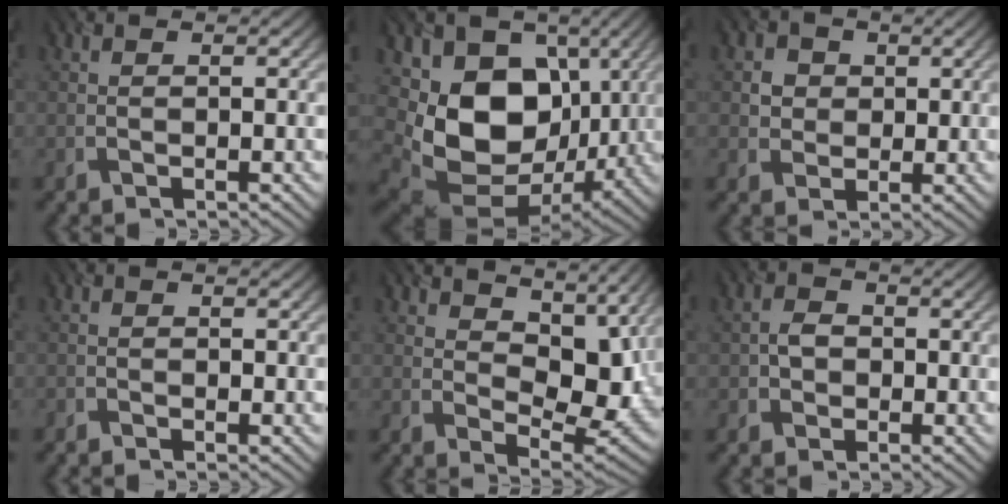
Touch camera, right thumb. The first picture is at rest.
{"total": 15.2, "force": [0.9, 11.3, 10.1], "torque": [-0.204, -0.030, 0.027]}
{"total": 3.5, "force": [0.7, 3.2, 1.2], "torque": [-0.038, -0.005, 0.009]}
{"total": 0.8, "force": [-0.6, 0.3, 0.4], "torque": [-0.007, -0.002, -0.011]}
{"total": 8.5, "force": [3.2, 5.0, 6.1], "torque": [-0.102, -0.016, 0.052]}
{"total": 2.5, "force": [-0.4, 2.1, 1.2], "torque": [-0.025, 0.000, -0.014]}